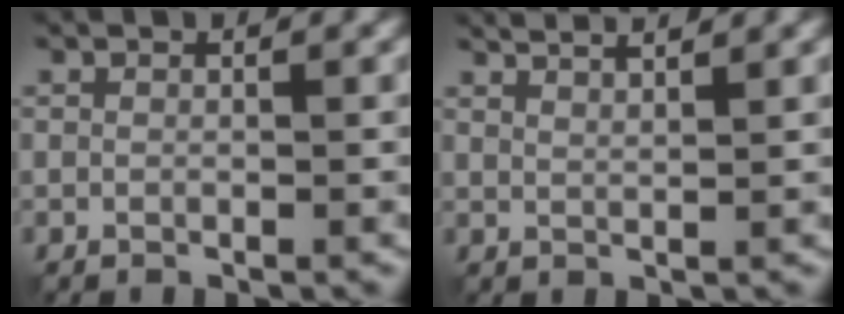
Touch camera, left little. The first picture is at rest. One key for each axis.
{"total": 3.2, "fx": 2.6, "fy": 0.7, "fz": 1.8, "tx": -0.009, "ty": 0.011, "tz": 0.024}